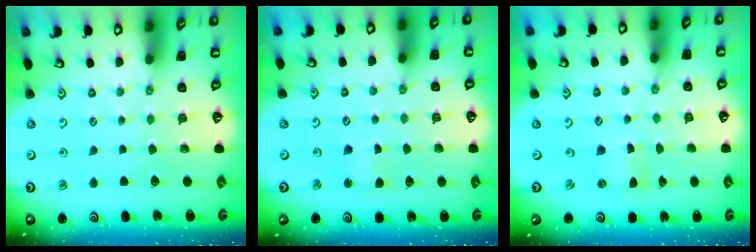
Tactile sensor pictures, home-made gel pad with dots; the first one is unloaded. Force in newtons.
{"total": 2.5, "press": 2.5, "slide": 0.5}
{"total": 0.0}